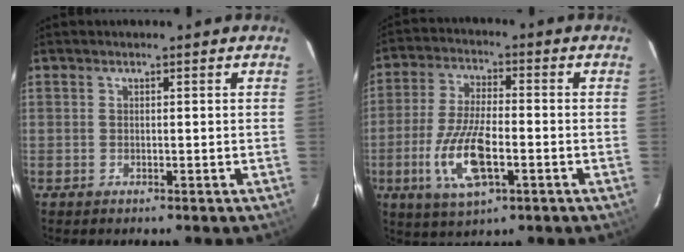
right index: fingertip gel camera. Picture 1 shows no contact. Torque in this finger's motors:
{"motor_torque": [1.60, -0.54, 0.69, 0.11]}